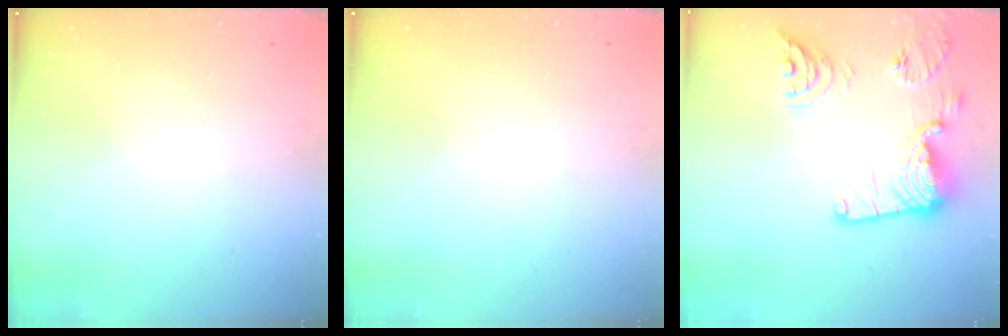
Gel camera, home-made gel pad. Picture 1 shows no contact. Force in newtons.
{"total": 0.0}
{"total": 19.2, "press": 19.2, "slide": 1.1}